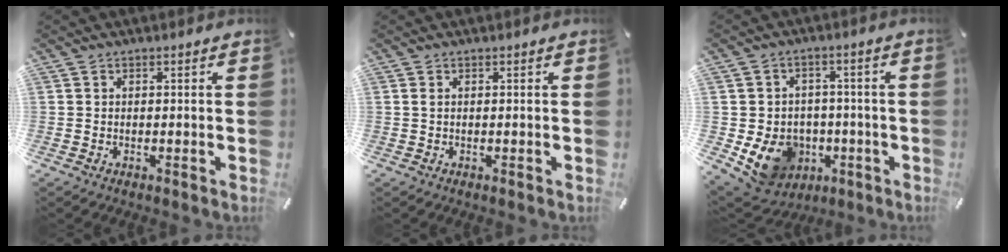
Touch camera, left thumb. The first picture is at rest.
{"total": 0.7, "force": [0.2, 0.1, 0.7], "torque": [-0.013, 0.001, 0.003]}
{"total": 11.4, "force": [-3.4, 9.8, 4.7], "torque": [-0.096, 0.012, -0.053]}